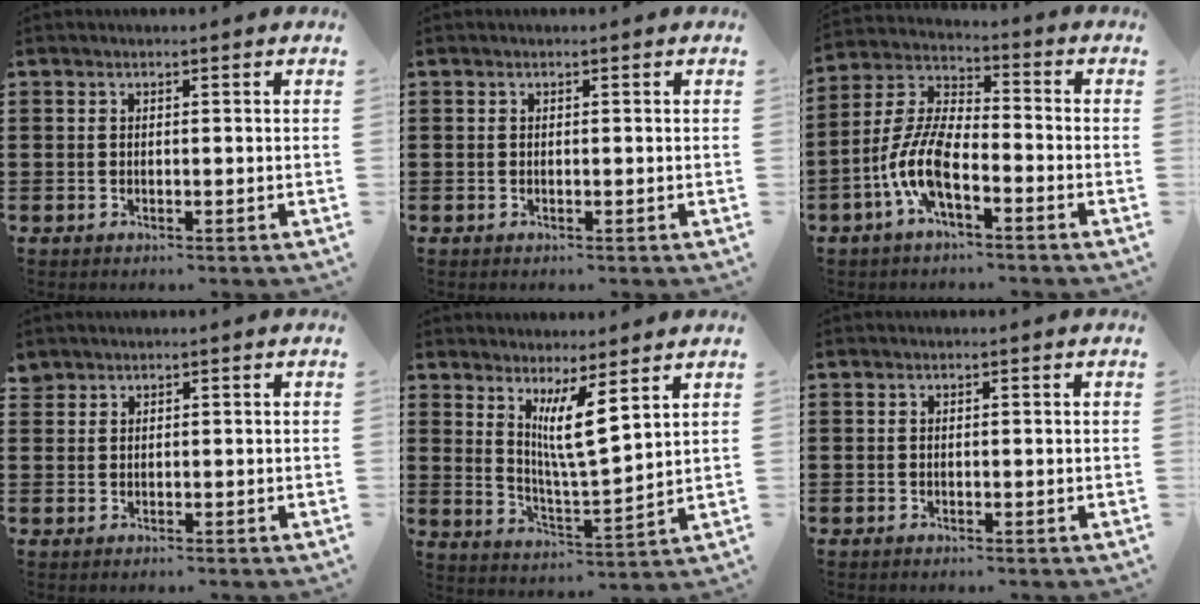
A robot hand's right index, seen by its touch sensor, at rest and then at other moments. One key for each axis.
{"total": 0.0}
{"total": 9.1, "fx": -4.3, "fy": 3.1, "fz": 7.4, "tx": -0.187, "ty": -0.014, "tz": -0.087}
{"total": 1.0, "fx": 0.8, "fy": 0.7, "fz": 0.0, "tx": -0.003, "ty": 0.001, "tz": 0.016}
{"total": 6.6, "fx": 3.8, "fy": 0.5, "fz": 5.4, "tx": -0.107, "ty": -0.019, "tz": 0.063}
{"total": 0.0}